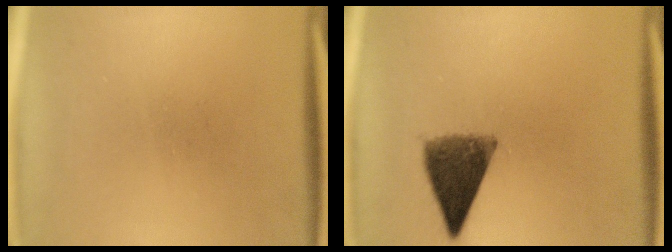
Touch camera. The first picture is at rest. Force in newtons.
{"total": 8.3}